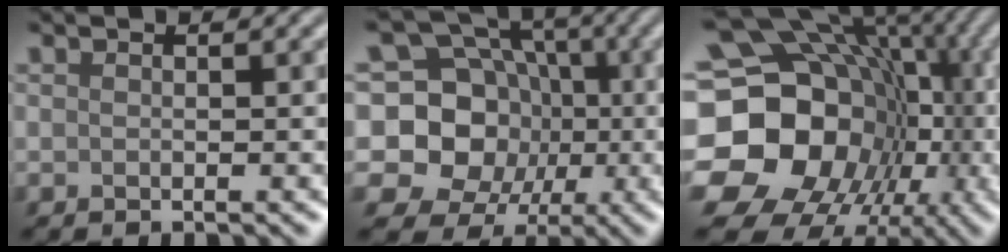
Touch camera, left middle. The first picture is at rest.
{"total": 16.1, "force": [0.7, 14.8, 6.4], "torque": [-0.143, 0.049, -0.027]}
{"total": 20.7, "force": [-2.0, 17.6, 10.7], "torque": [-0.161, -0.003, -0.060]}